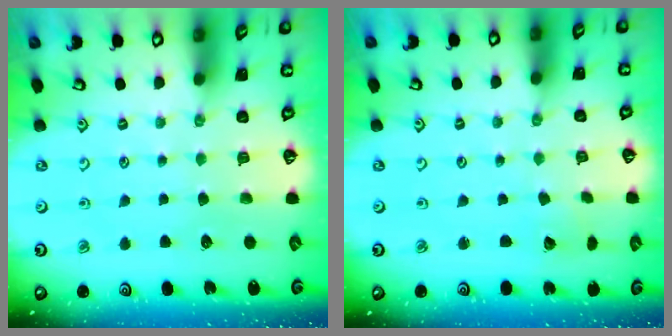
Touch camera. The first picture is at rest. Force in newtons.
{"total": 1.7, "press": 1.7, "slide": 0.1}